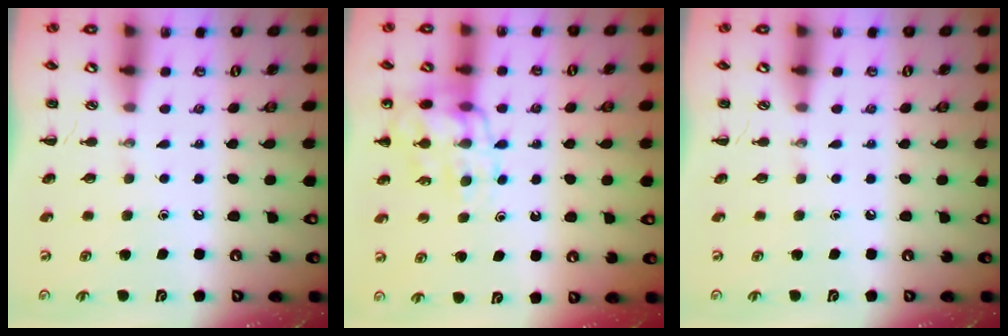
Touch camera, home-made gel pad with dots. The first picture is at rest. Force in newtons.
{"total": 15.3, "press": 15.0, "slide": 3.0}
{"total": 0.0}